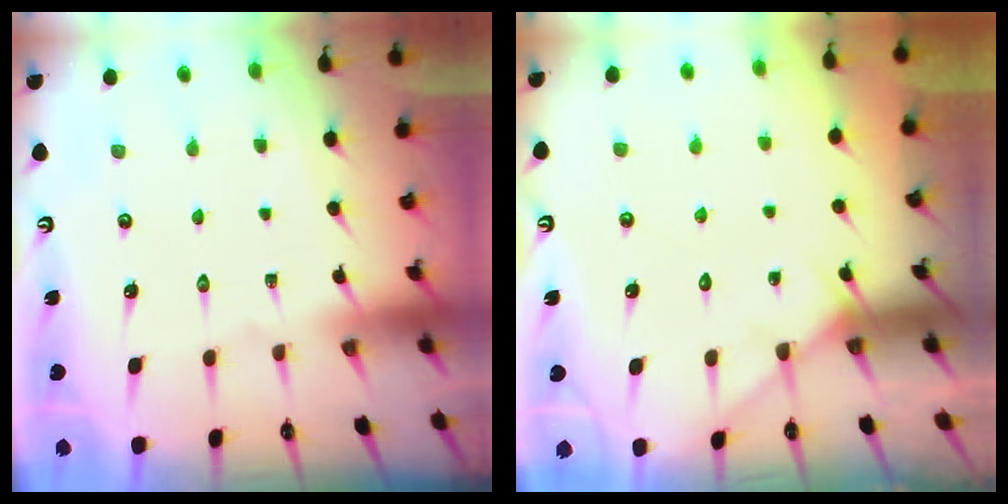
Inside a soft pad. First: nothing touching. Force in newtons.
{"total": 5.3, "press": 5.3, "slide": 0.3}